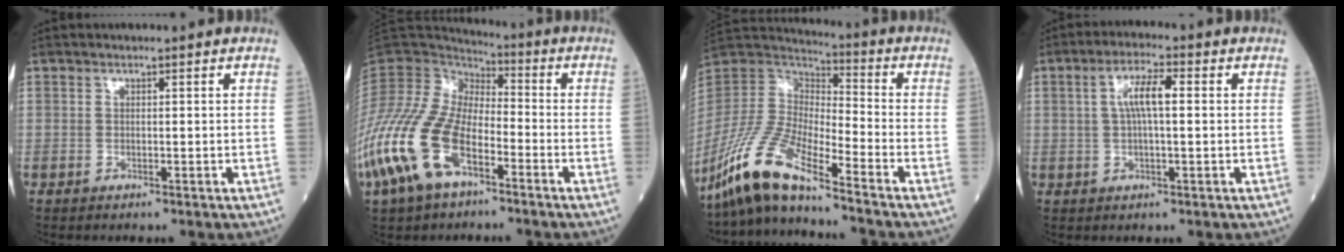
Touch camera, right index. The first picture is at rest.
{"total": 16.0, "force": [-8.0, 7.4, 11.8], "torque": [-0.269, -0.010, -0.159]}
{"total": 13.7, "force": [-10.5, 1.4, 8.6], "torque": [-0.189, -0.013, -0.207]}
{"total": 5.4, "force": [0.9, 1.0, 5.3], "torque": [-0.102, 0.014, 0.015]}